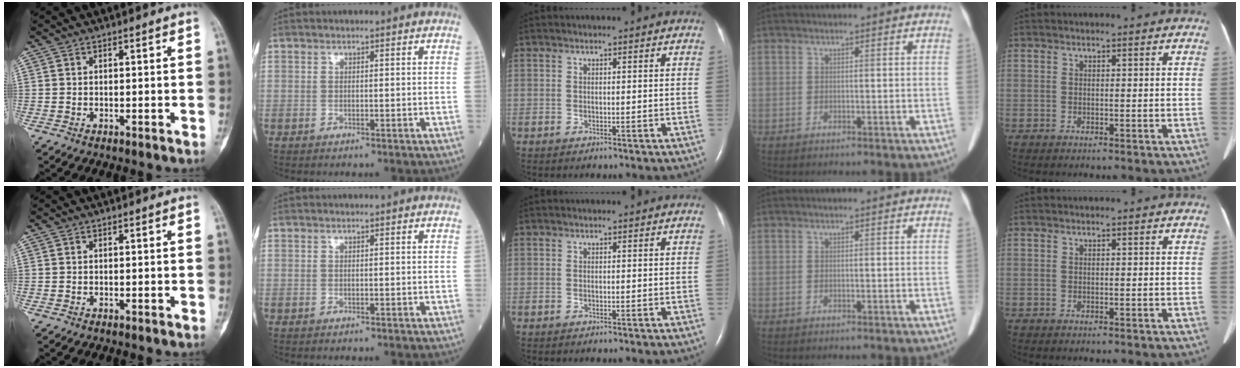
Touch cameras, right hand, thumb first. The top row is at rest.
{}